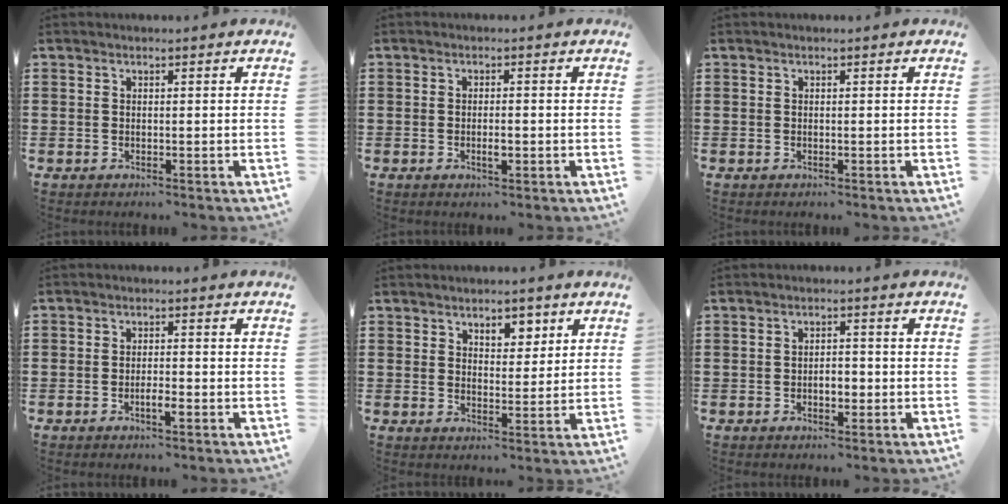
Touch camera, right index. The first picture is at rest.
{"total": 2.1, "force": [-0.6, 0.6, 1.9], "torque": [-0.034, -0.001, -0.009]}
{"total": 0.0}
{"total": 2.0, "force": [-1.1, 0.7, 1.6], "torque": [-0.029, 0.000, -0.020]}
{"total": 3.9, "force": [2.5, 2.3, 2.0], "torque": [-0.032, 0.007, 0.040]}
{"total": 3.0, "force": [-0.8, 1.5, 2.4], "torque": [-0.047, 0.003, -0.016]}